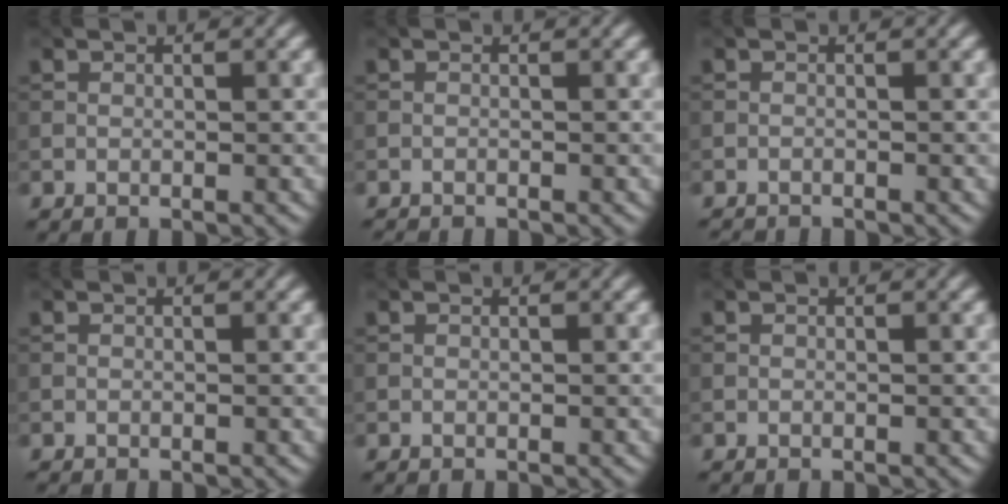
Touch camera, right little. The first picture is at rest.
{"total": 1.0, "force": [-1.0, 0.0, 0.0], "torque": [0.004, -0.006, -0.018]}
{"total": 1.4, "force": [-1.4, 0.1, 0.1], "torque": [0.004, -0.007, -0.025]}
{"total": 0.0}
{"total": 0.0}
{"total": 0.0}